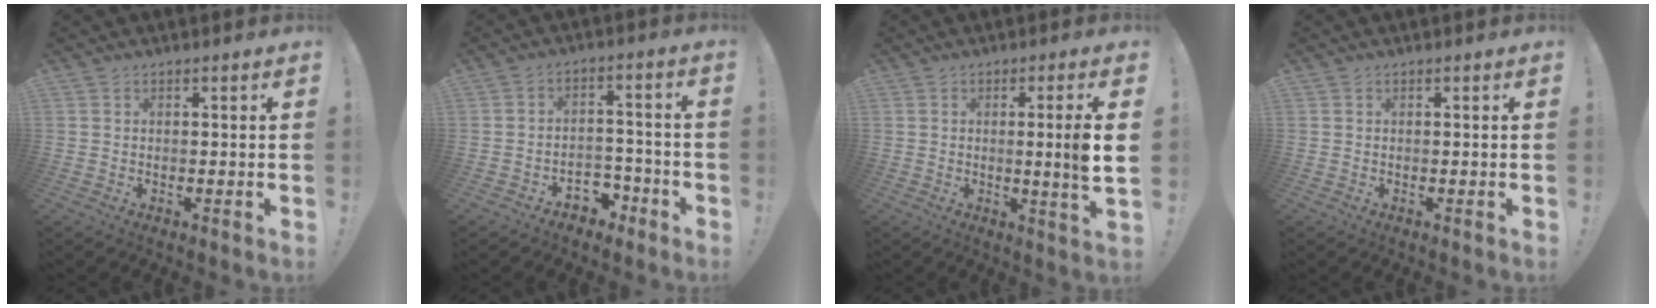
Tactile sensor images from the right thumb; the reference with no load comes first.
{"total": 6.2, "force": [-3.8, 4.3, 2.2], "torque": [-0.024, 0.032, -0.063]}
{"total": 7.2, "force": [0.4, -0.9, 7.2], "torque": [-0.107, -0.012, -0.001]}
{"total": 0.0}